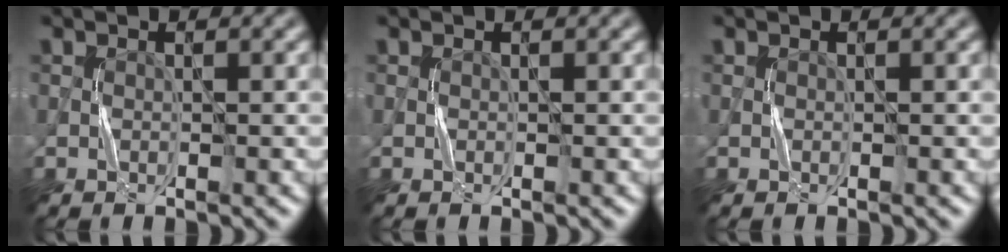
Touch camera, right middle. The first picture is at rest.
{"total": 0.0}
{"total": 0.0}